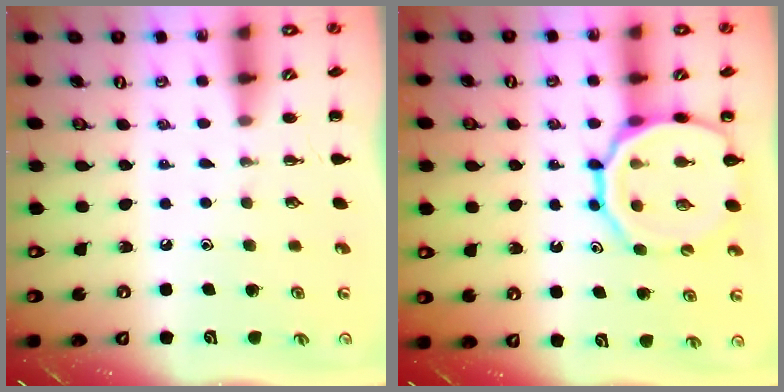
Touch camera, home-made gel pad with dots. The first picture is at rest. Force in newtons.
{"total": 17.3, "press": 17.1, "slide": 2.8}